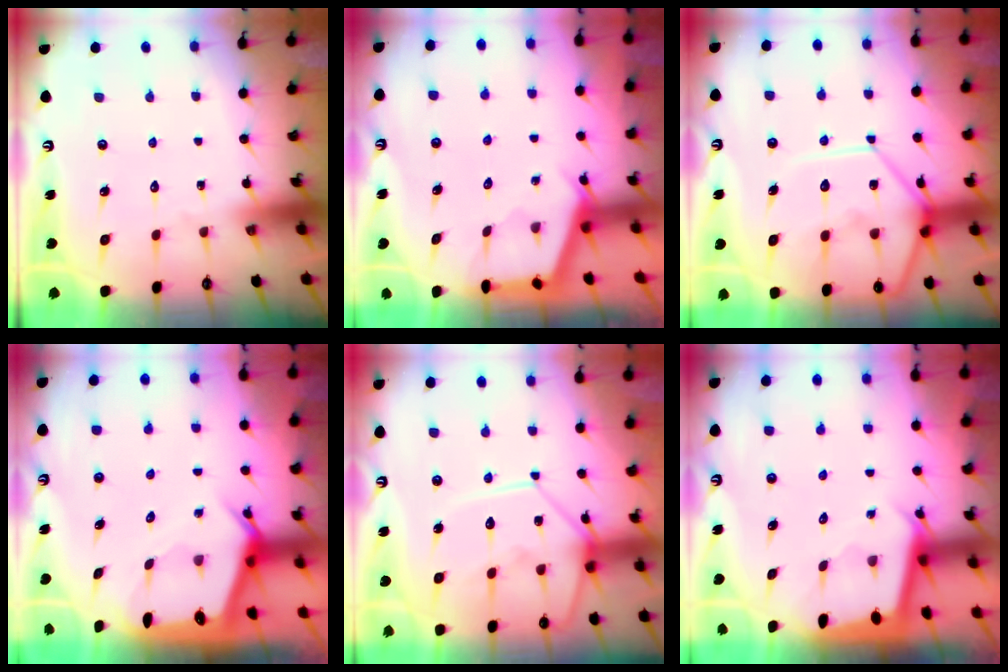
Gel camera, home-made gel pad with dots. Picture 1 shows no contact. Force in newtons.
{"total": 2.9, "press": 2.9, "slide": 0.3}
{"total": 15.0, "press": 14.9, "slide": 1.4}
{"total": 4.3, "press": 4.3, "slide": 0.5}
{"total": 12.3, "press": 12.2, "slide": 1.3}
{"total": 1.9, "press": 1.9, "slide": 0.1}